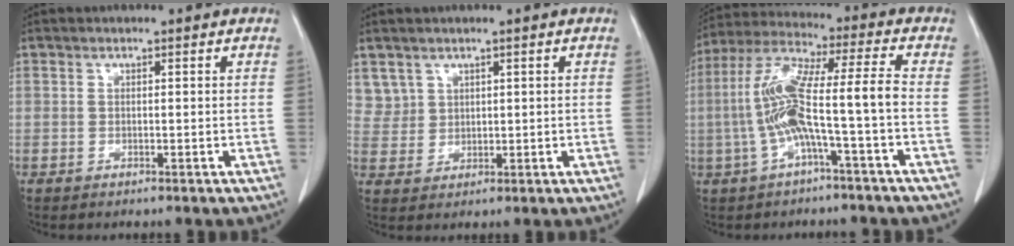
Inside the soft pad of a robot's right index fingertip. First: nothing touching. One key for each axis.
{"total": 3.7, "fx": 2.2, "fy": 2.9, "fz": -0.1, "tx": 0.011, "ty": 0.005, "tz": 0.047}
{"total": 11.4, "fx": -2.6, "fy": 0.0, "fz": 11.0, "tx": -0.229, "ty": 0.029, "tz": -0.054}